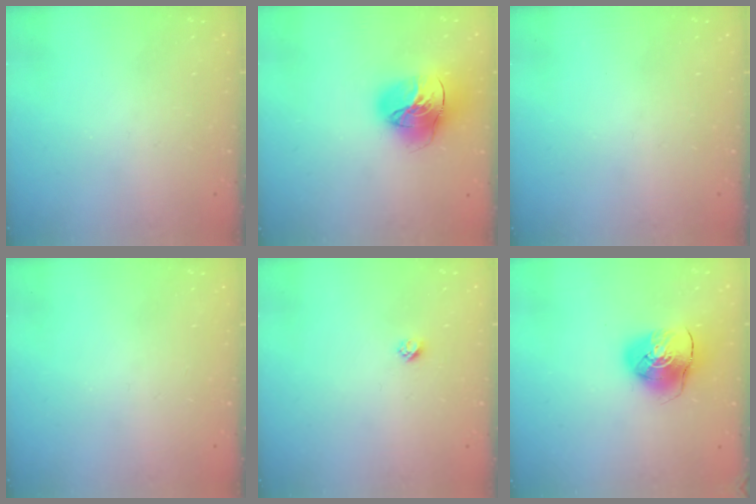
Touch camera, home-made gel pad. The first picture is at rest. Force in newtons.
{"total": 20.1, "press": 20.0, "slide": 2.1}
{"total": 0.0}
{"total": 0.0}
{"total": 2.4, "press": 2.4, "slide": 0.2}
{"total": 9.8, "press": 9.7, "slide": 1.6}